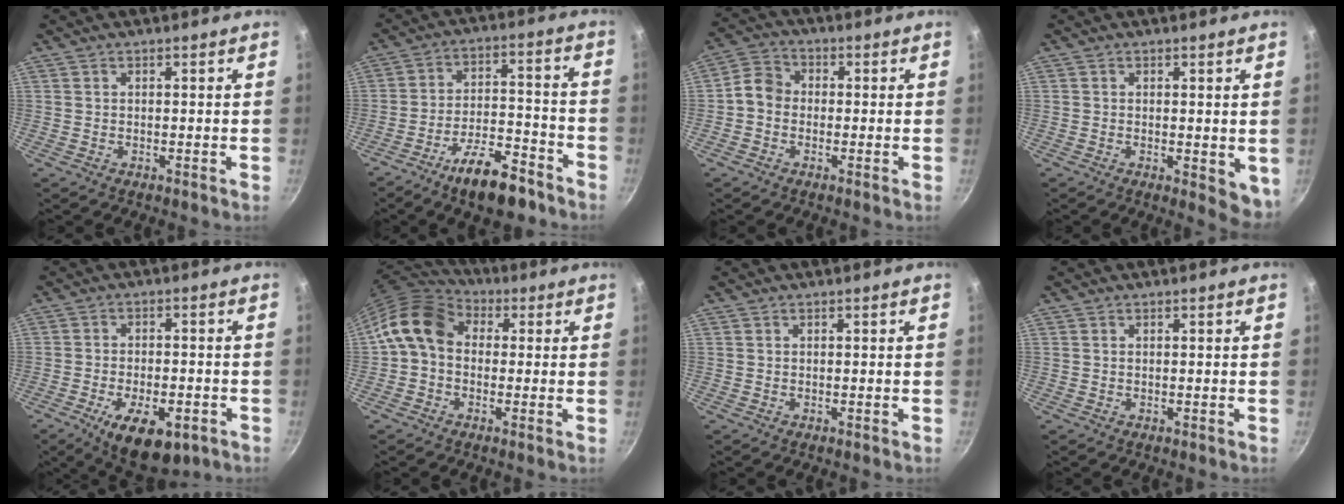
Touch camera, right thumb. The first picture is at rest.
{"total": 12.9, "force": [-8.8, 4.6, 8.1], "torque": [-0.117, 0.071, -0.139]}
{"total": 5.0, "force": [-1.1, 4.2, 2.6], "torque": [-0.028, 0.018, -0.038]}
{"total": 5.0, "force": [-0.1, 2.4, 4.3], "torque": [-0.052, -0.013, -0.001]}
{"total": 12.3, "force": [-5.8, 5.8, 9.1], "torque": [-0.126, 0.014, -0.079]}
{"total": 10.8, "force": [0.8, 8.5, 6.6], "torque": [-0.100, 0.025, -0.009]}
{"total": 0.0}
{"total": 0.0}